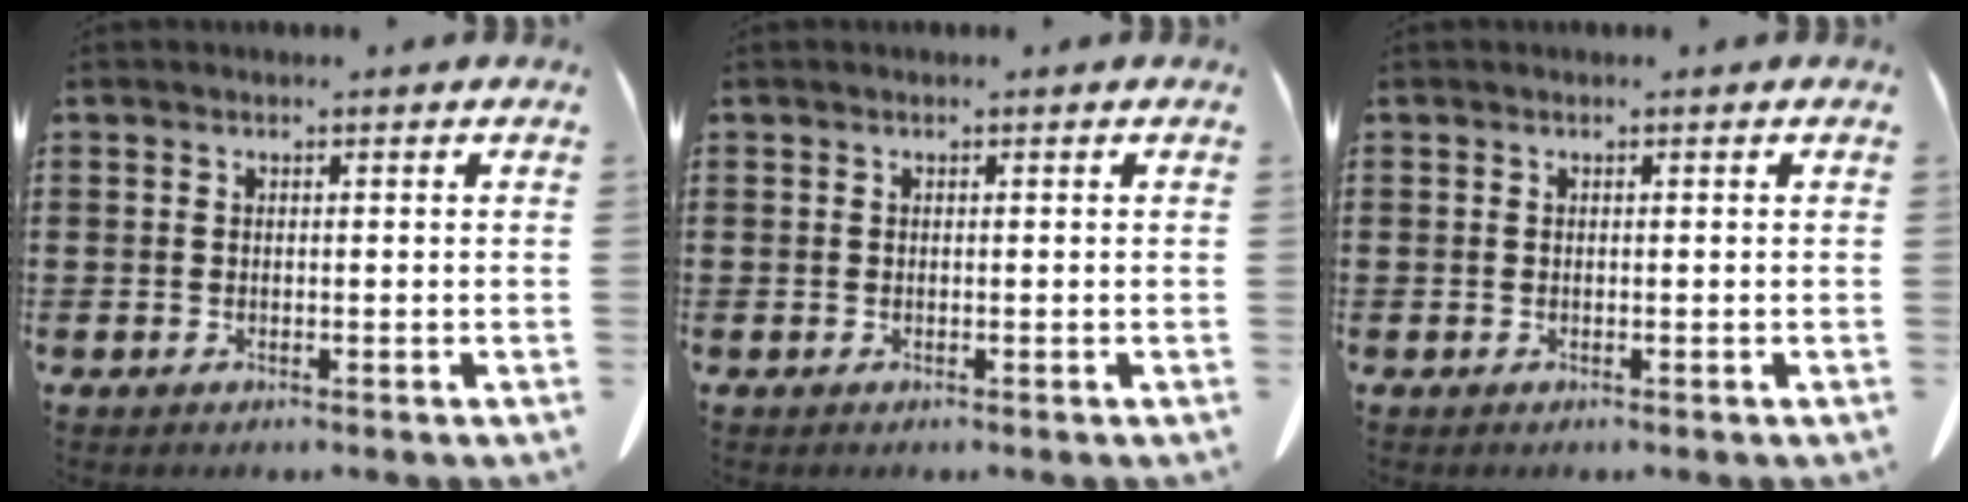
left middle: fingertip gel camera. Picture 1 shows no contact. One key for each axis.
{"total": 0.0}
{"total": 0.0}